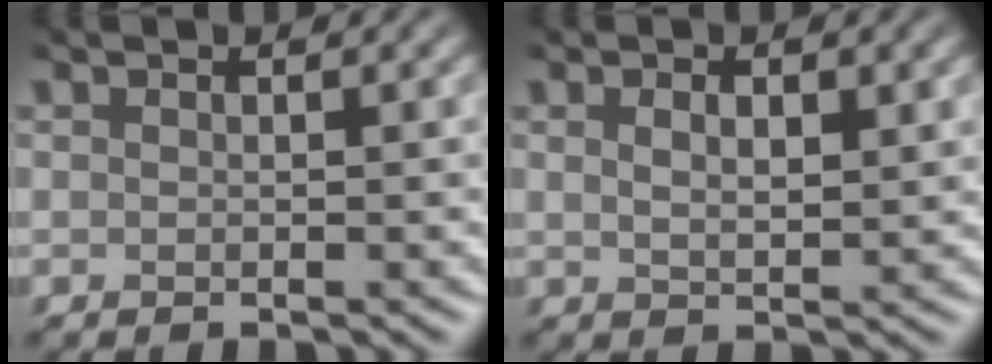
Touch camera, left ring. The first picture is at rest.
{"total": 1.8, "force": [0.1, 0.6, 1.7], "torque": [-0.042, -0.012, 0.014]}